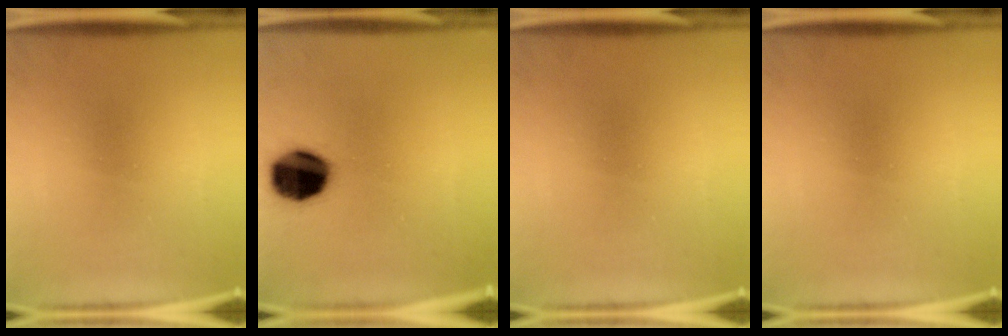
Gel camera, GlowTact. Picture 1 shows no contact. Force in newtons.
{"total": 15.3}
{"total": 0.0}
{"total": 0.0}